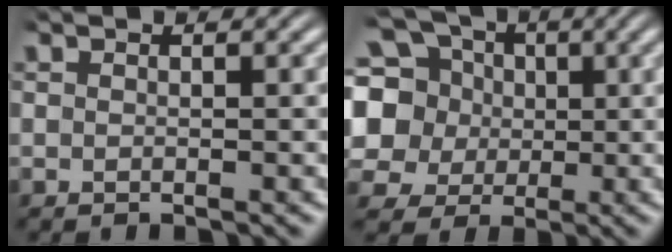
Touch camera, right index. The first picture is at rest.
{"total": 15.1, "force": [3.0, 13.0, 7.1], "torque": [-0.164, -0.028, 0.043]}